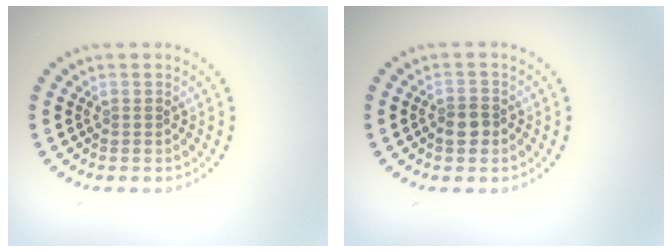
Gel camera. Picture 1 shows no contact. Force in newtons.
{"total": 1.8, "press": 1.7, "slide": 0.5}